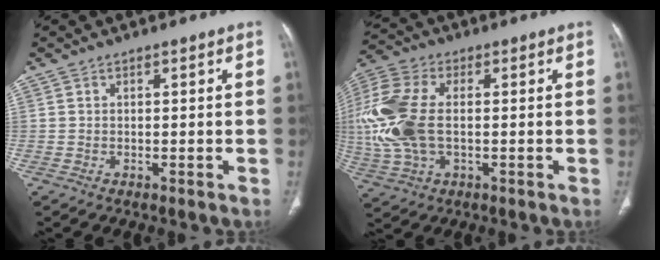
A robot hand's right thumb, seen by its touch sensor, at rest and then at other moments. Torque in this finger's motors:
{"motor_torque": [1.30, 1.34, 1.26, 0.61, 0.53]}